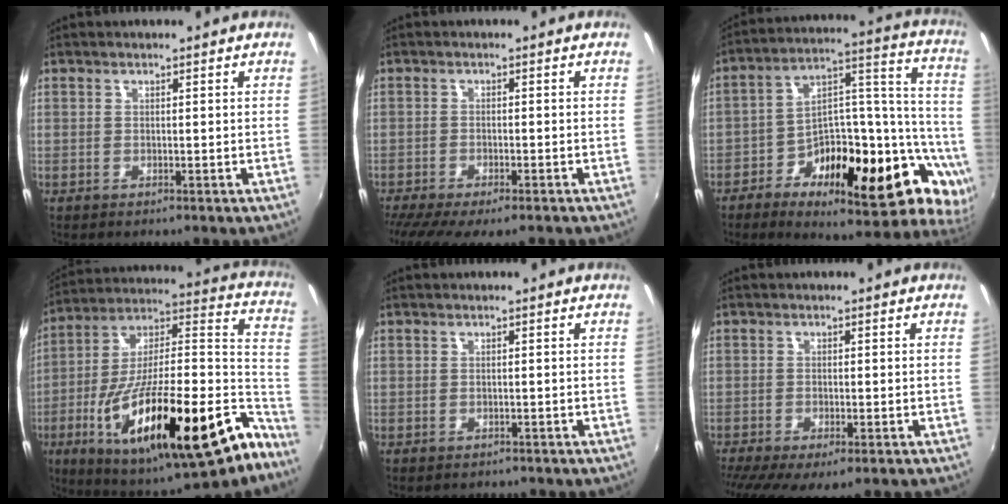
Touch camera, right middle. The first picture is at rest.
{"total": 10.0, "force": [-7.9, 2.5, 5.6], "torque": [-0.124, -0.045, -0.128]}
{"total": 26.5, "force": [-12.4, 12.4, 19.9], "torque": [-0.260, 0.034, -0.180]}
{"total": 35.0, "force": [-18.1, 11.0, 27.9], "torque": [-0.436, -0.004, -0.277]}
{"total": 1.0, "force": [-0.7, 0.7, 0.1], "torque": [-0.005, -0.003, -0.009]}
{"total": 8.1, "force": [-5.5, 2.1, 5.5], "torque": [-0.118, -0.044, -0.087]}